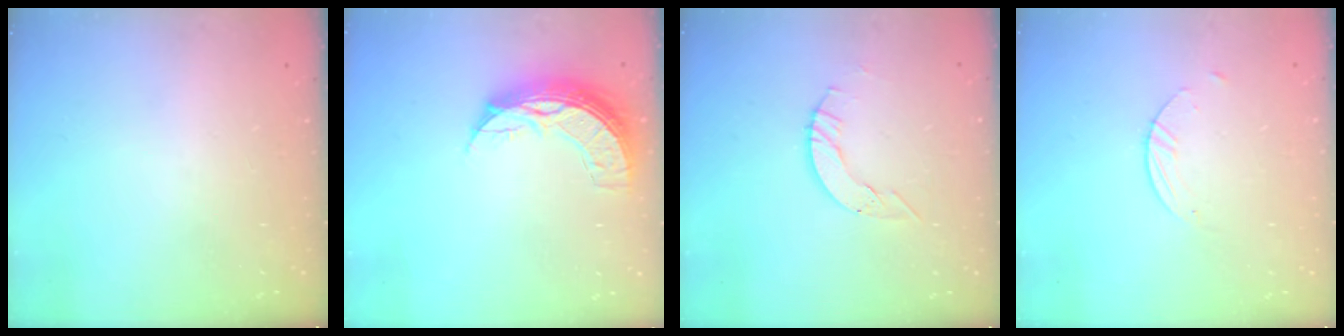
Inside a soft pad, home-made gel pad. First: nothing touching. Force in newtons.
{"total": 10.5, "press": 10.5, "slide": 0.8}
{"total": 4.4, "press": 4.4, "slide": 0.2}
{"total": 1.5, "press": 1.5, "slide": 0.1}